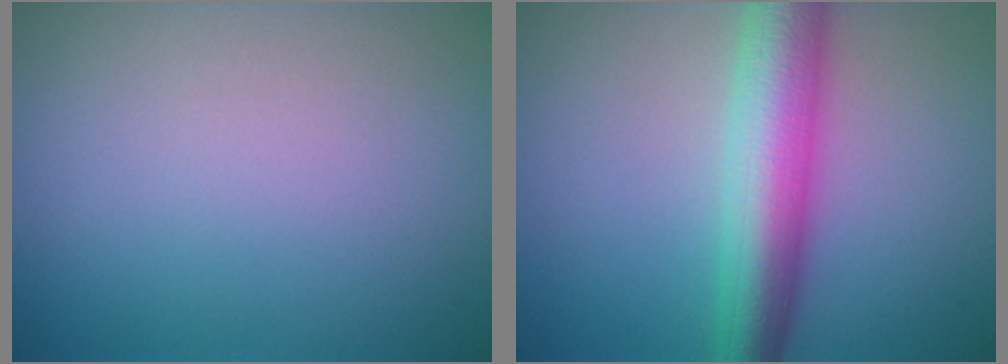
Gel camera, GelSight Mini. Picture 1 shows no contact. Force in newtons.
{"total": 6.8, "press": 6.8, "slide": 0.1}